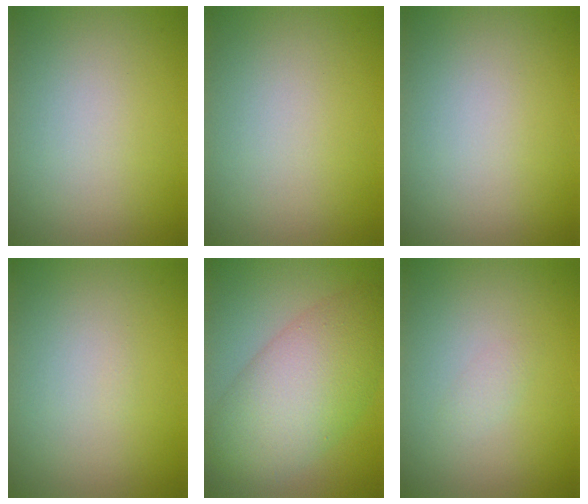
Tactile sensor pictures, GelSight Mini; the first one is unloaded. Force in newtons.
{"total": 0.0}
{"total": 0.0}
{"total": 0.0}
{"total": 7.2, "press": 7.2, "slide": 0.3}
{"total": 0.7, "press": 0.7, "slide": 0.0}